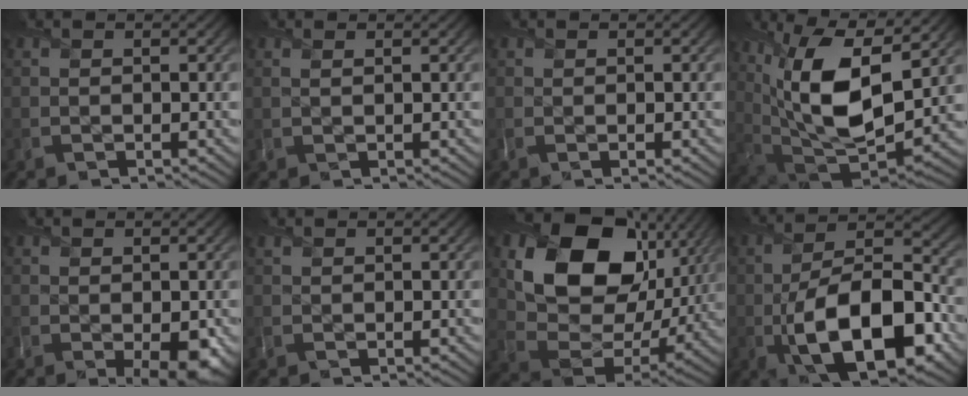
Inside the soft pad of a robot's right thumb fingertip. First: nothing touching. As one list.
[{"total": 0.9, "force": [0.6, 0.2, 0.6], "torque": [-0.008, -0.001, 0.006]}, {"total": 0.0}, {"total": 15.3, "force": [4.8, 6.4, 13.0], "torque": [-0.258, -0.002, 0.090]}, {"total": 3.6, "force": [-1.3, 1.4, 3.1], "torque": [-0.042, -0.016, -0.010]}, {"total": 0.0}, {"total": 17.2, "force": [7.1, 12.2, 9.8], "torque": [-0.190, -0.001, 0.137]}, {"total": 15.1, "force": [-5.2, 7.3, 12.2], "torque": [-0.202, -0.022, -0.092]}]